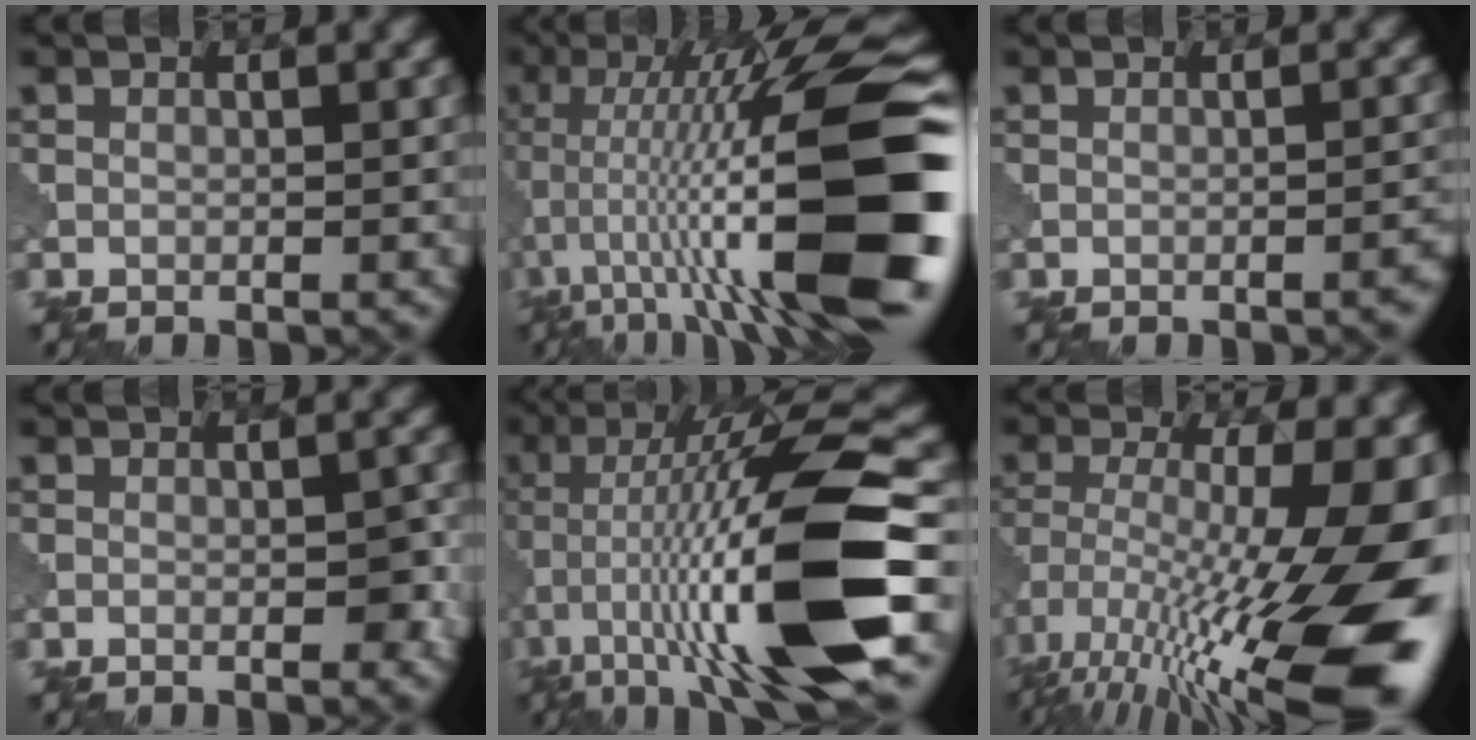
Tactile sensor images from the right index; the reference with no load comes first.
{"total": 16.6, "force": [-2.6, 4.0, 15.9], "torque": [-0.245, 0.038, -0.043]}
{"total": 1.7, "force": [-0.7, 0.6, 1.4], "torque": [-0.010, 0.006, -0.011]}
{"total": 2.0, "force": [-0.5, 0.8, 1.8], "torque": [-0.021, 0.001, -0.007]}
{"total": 14.3, "force": [-3.6, 2.7, 13.5], "torque": [-0.226, 0.016, -0.056]}
{"total": 19.1, "force": [-6.8, 5.9, 16.8], "torque": [-0.265, 0.010, -0.115]}